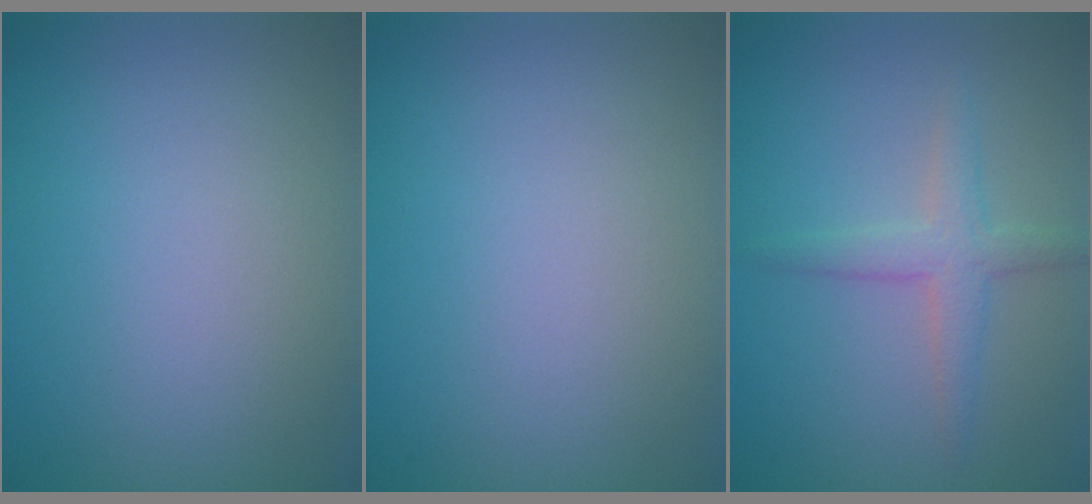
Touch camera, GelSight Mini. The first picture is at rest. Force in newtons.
{"total": 0.0}
{"total": 2.4, "press": 2.4, "slide": 0.2}